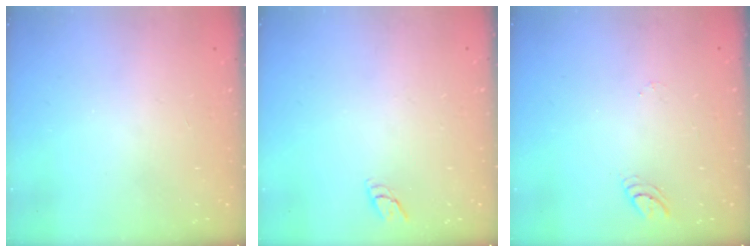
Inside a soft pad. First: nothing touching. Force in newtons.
{"total": 4.8, "press": 4.7, "slide": 0.4}
{"total": 4.5, "press": 4.5, "slide": 0.5}